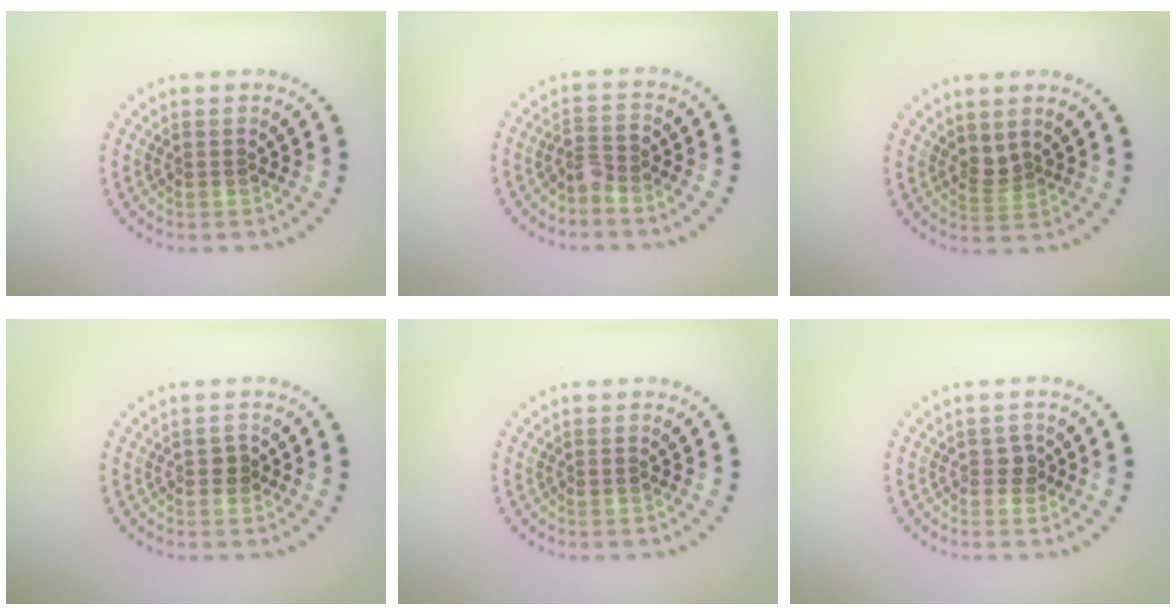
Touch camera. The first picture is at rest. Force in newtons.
{"total": 1.8, "press": 1.4, "slide": 1.1}
{"total": 1.5, "press": 1.1, "slide": 1.0}
{"total": 1.0, "press": 0.9, "slide": 0.1}
{"total": 0.0}
{"total": 1.1, "press": 1.0, "slide": 0.5}